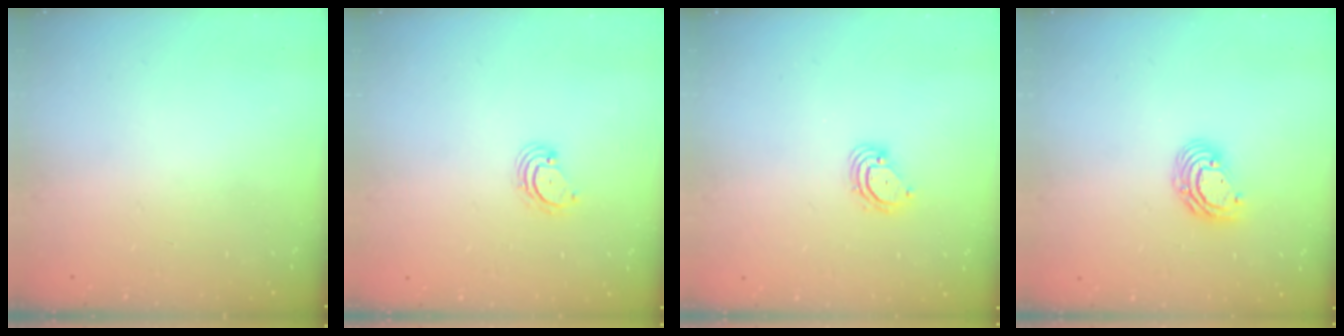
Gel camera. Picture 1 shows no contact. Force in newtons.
{"total": 3.2, "press": 3.1, "slide": 0.4}
{"total": 4.3, "press": 4.3, "slide": 0.4}
{"total": 7.0, "press": 7.0, "slide": 0.8}